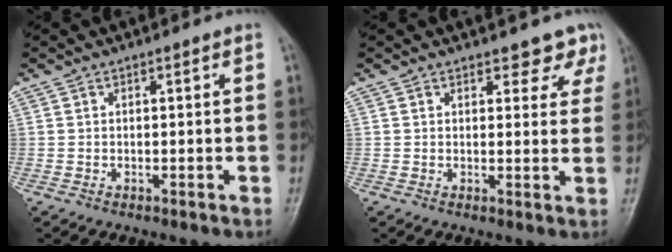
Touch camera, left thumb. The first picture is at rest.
{"total": 4.4, "force": [3.5, 2.3, 1.2], "torque": [0.018, -0.021, 0.031]}